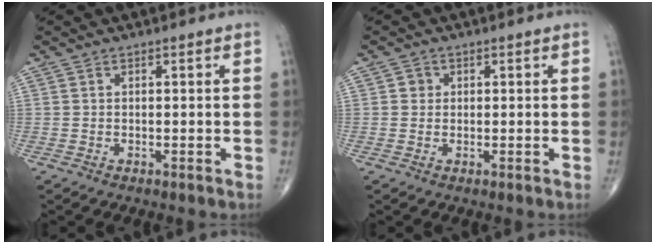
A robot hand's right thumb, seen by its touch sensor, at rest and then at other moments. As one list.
[{"total": 1.5, "force": [0.3, 1.4, 0.3], "torque": [0.001, 0.001, 0.002]}]